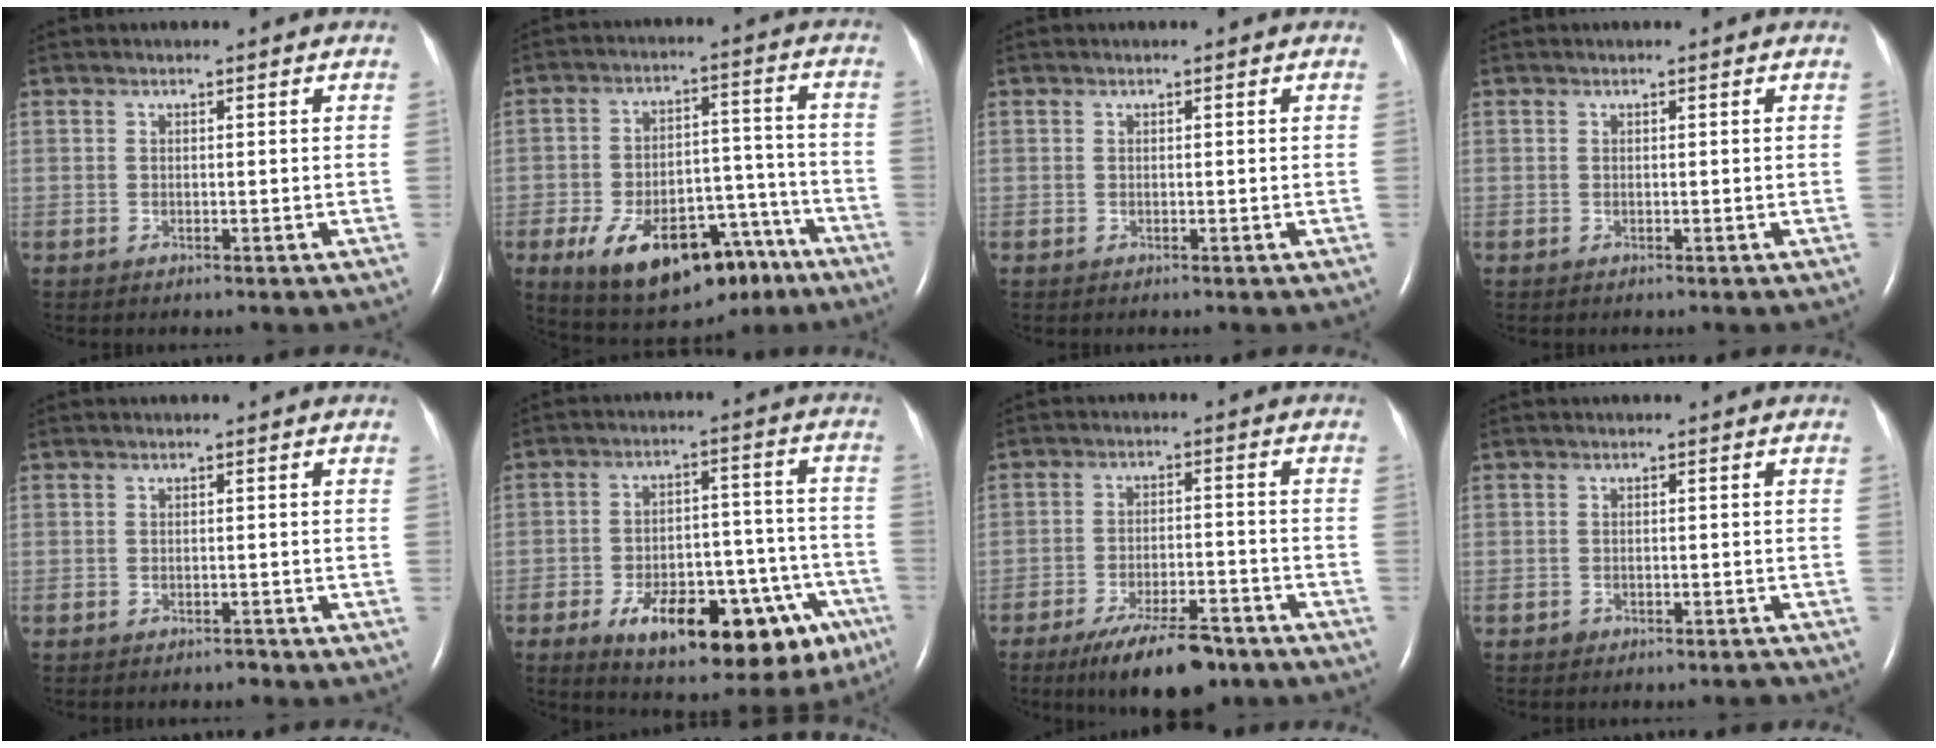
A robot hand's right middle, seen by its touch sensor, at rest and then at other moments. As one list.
[{"total": 18.1, "force": [-10.8, 8.6, 11.7], "torque": [-0.167, 0.021, -0.157]}, {"total": 0.0}, {"total": 0.0}, {"total": 0.7, "force": [-0.6, 0.2, 0.2], "torque": [-0.003, -0.001, -0.009]}, {"total": 21.8, "force": [-11.8, 8.4, 16.3], "torque": [-0.157, 0.029, -0.158]}, {"total": 11.1, "force": [-8.1, 3.2, 6.9], "torque": [-0.116, -0.013, -0.132]}, {"total": 1.2, "force": [-1.0, 0.6, 0.0], "torque": [0.005, 0.003, -0.017]}]